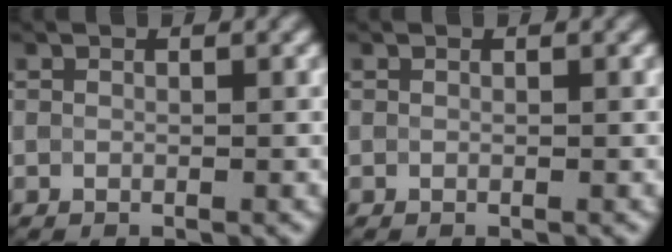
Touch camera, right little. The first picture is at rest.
{"total": 0.0}